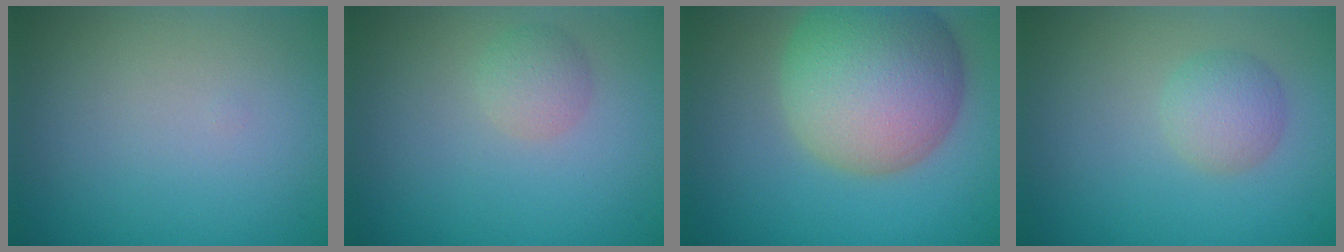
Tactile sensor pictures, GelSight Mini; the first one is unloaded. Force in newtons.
{"total": 1.8, "press": 1.8, "slide": 0.1}
{"total": 11.1, "press": 11.1, "slide": 0.6}
{"total": 2.5, "press": 2.5, "slide": 0.1}